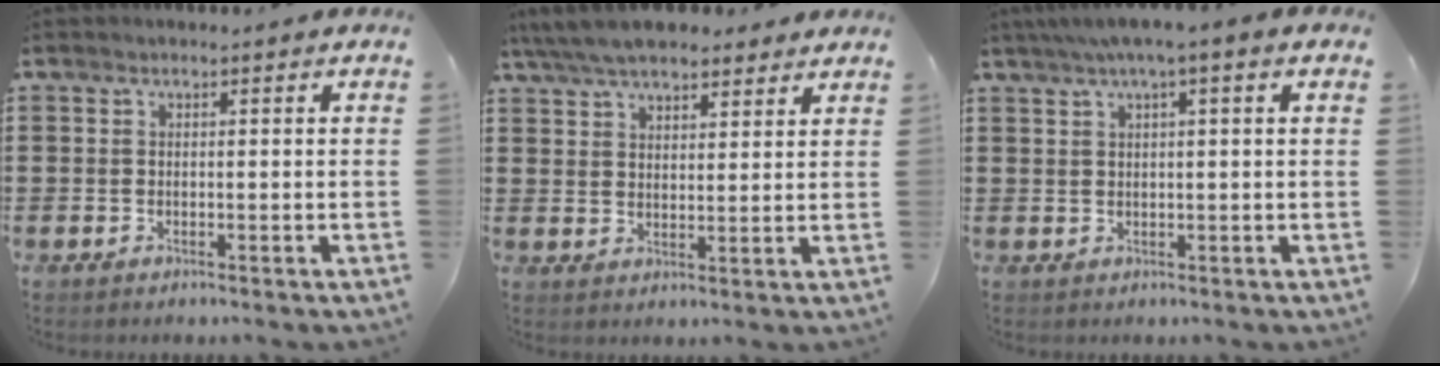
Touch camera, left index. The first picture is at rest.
{"total": 6.7, "force": [5.9, 1.8, 2.6], "torque": [-0.069, -0.008, 0.111]}
{"total": 3.3, "force": [1.2, 0.1, 3.0], "torque": [-0.060, 0.002, 0.021]}